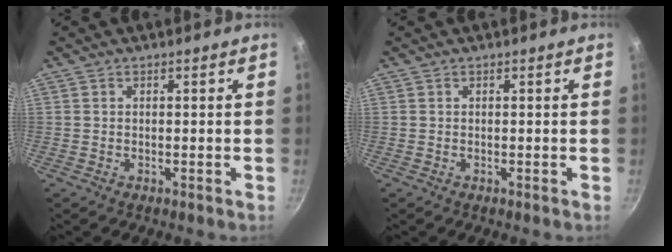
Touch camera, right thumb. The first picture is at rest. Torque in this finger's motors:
{"motor_torque": [0.00, 0.00, 0.00, 0.00, 0.00]}